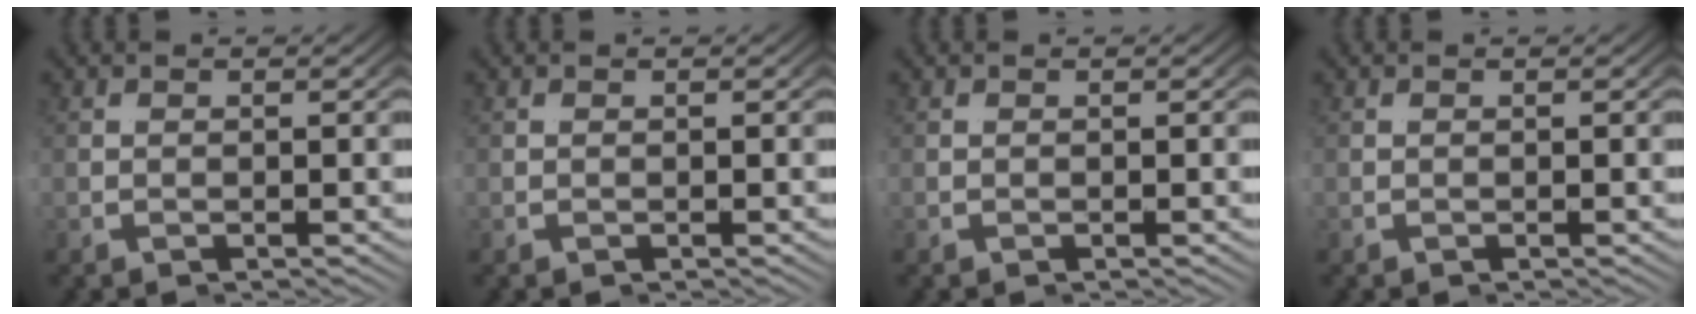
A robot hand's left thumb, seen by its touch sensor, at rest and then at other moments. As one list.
[{"total": 0.0}, {"total": 0.0}, {"total": 0.0}]